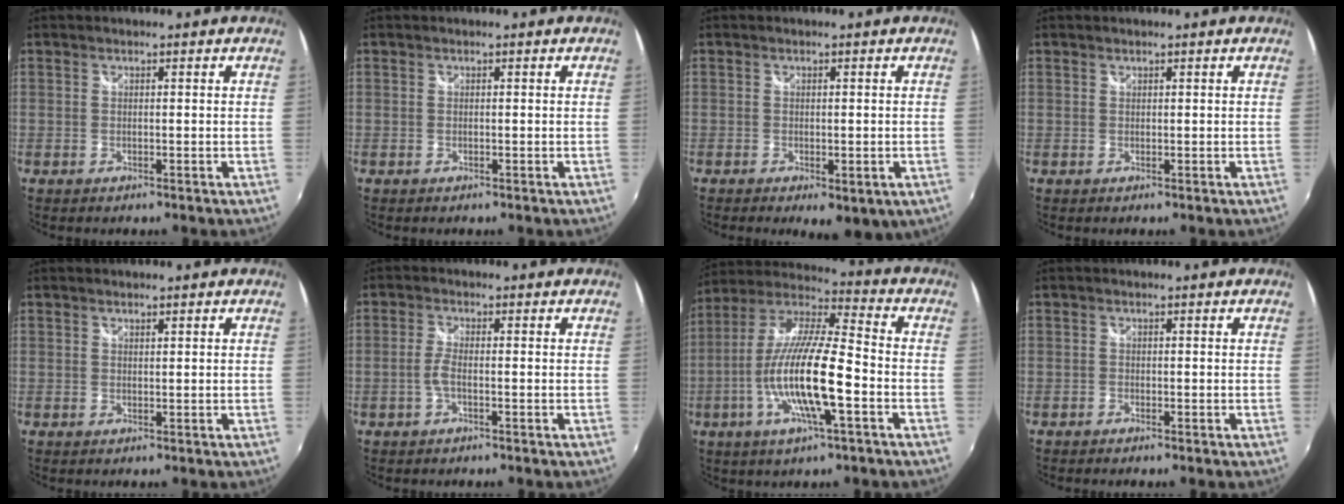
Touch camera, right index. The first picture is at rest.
{"total": 0.0}
{"total": 5.9, "force": [-2.6, 2.5, 4.7], "torque": [-0.074, -0.028, -0.031]}
{"total": 0.0}
{"total": 0.6, "force": [0.6, 0.2, 0.2], "torque": [-0.003, 0.002, 0.011]}
{"total": 2.2, "force": [-0.8, 0.3, 2.0], "torque": [-0.047, 0.001, -0.019]}
{"total": 17.0, "force": [-5.1, 2.9, 15.9], "torque": [-0.305, -0.013, -0.101]}
{"total": 0.8, "force": [-0.7, 0.2, 0.3], "torque": [-0.009, -0.003, -0.015]}